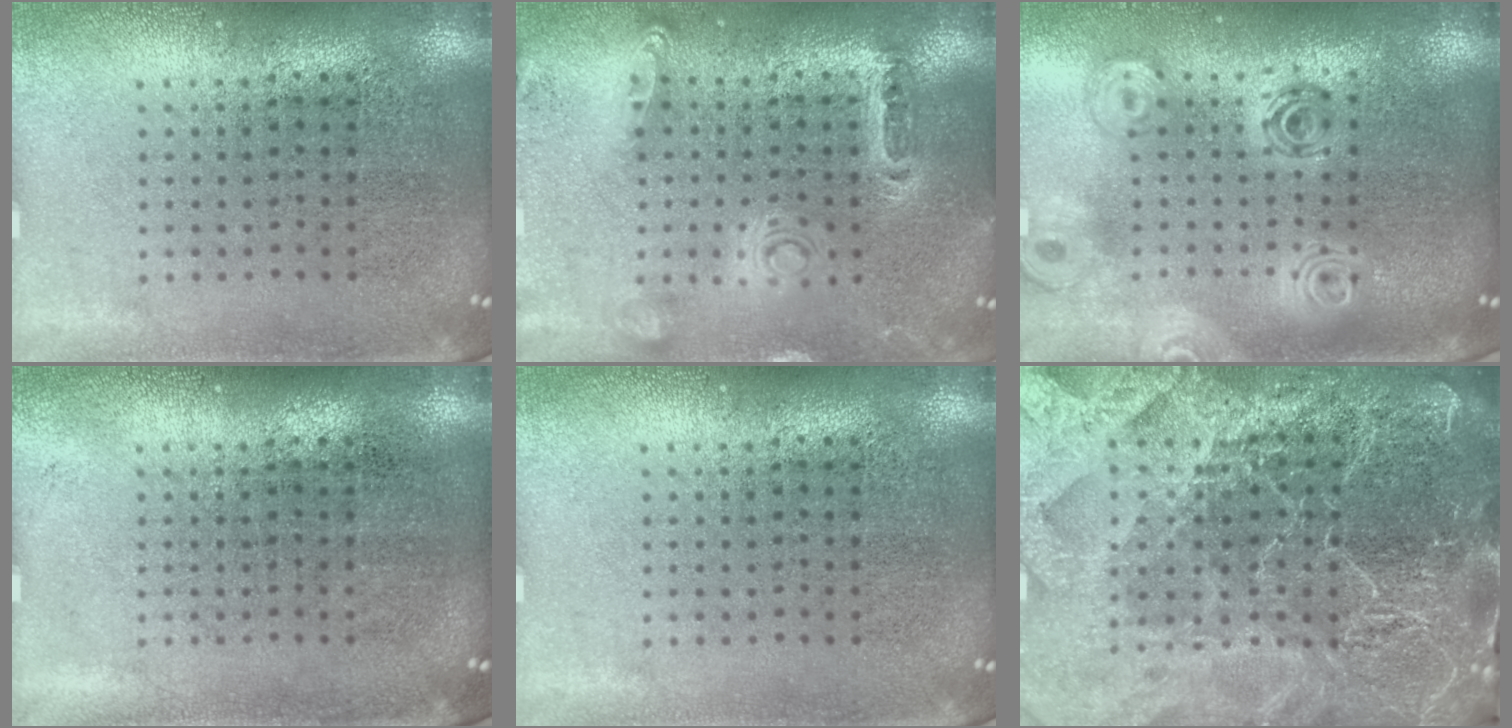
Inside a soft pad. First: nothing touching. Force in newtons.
{"total": 0.9, "press": 0.9, "slide": 0.2}
{"total": 2.2, "press": 1.8, "slide": 1.3}
{"total": 0.0}
{"total": 0.0}
{"total": 5.4, "press": 4.8, "slide": 2.5}